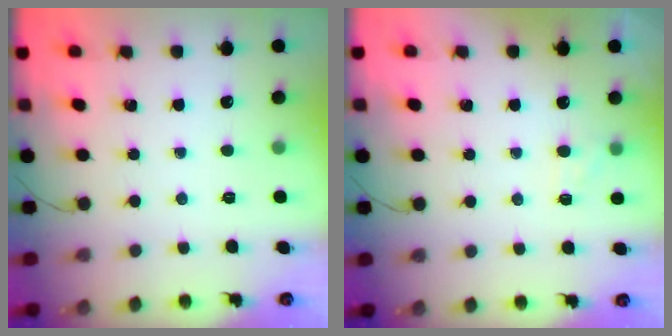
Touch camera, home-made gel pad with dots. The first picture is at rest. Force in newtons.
{"total": 4.6, "press": 4.3, "slide": 1.6}